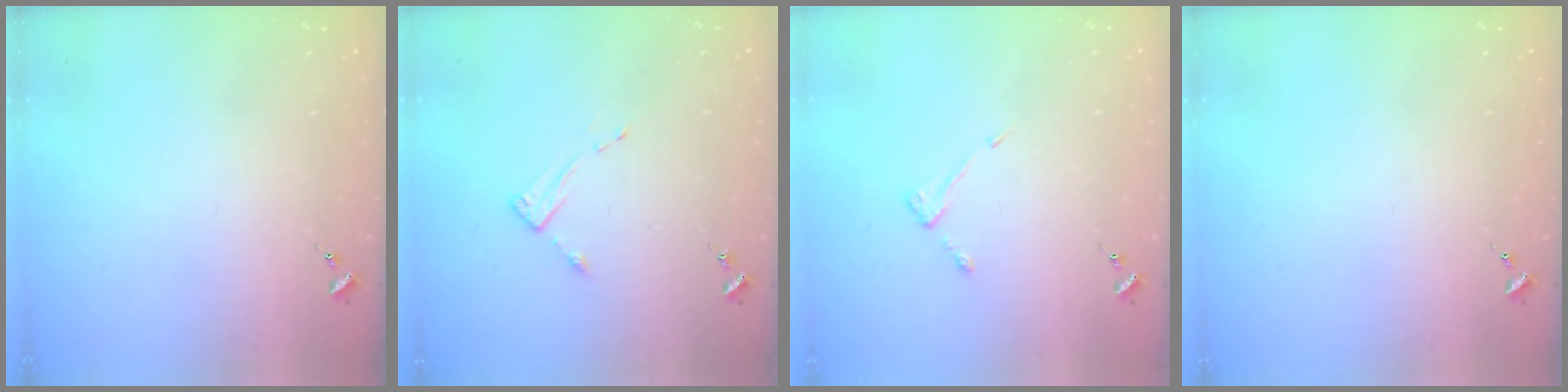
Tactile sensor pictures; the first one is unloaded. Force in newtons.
{"total": 2.6, "press": 2.6, "slide": 0.3}
{"total": 3.5, "press": 3.4, "slide": 0.5}
{"total": 0.0}